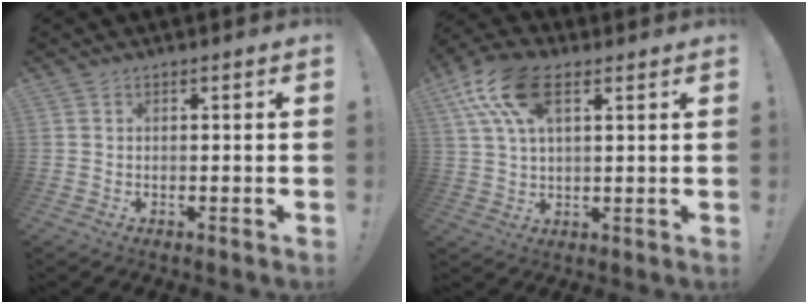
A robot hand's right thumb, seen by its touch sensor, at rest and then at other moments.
{"total": 14.9, "force": [6.4, 7.6, 11.1], "torque": [-0.217, -0.013, 0.117]}